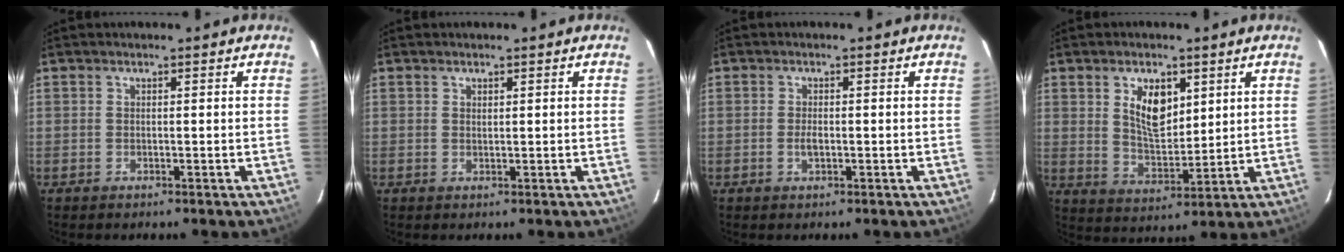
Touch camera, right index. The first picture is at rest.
{"total": 0.6, "force": [0.4, 0.2, 0.3], "torque": [-0.004, 0.001, 0.009]}
{"total": 1.7, "force": [-0.4, 0.9, 1.4], "torque": [-0.029, 0.000, -0.008]}
{"total": 8.4, "force": [3.4, 4.5, 6.3], "torque": [-0.109, 0.002, 0.070]}